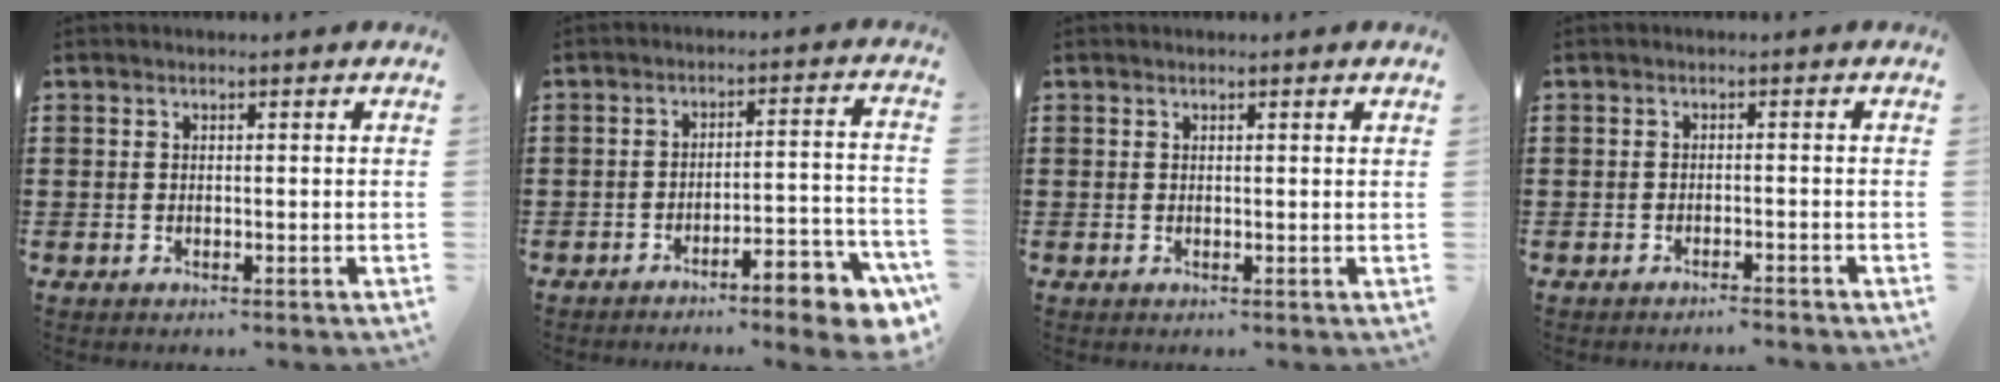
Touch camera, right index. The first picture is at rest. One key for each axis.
{"total": 6.4, "fx": -5.4, "fy": 0.5, "fz": 3.4, "tx": -0.049, "ty": -0.002, "tz": -0.099}
{"total": 0.5, "fx": 0.2, "fy": -0.4, "fz": 0.3, "tx": -0.003, "ty": -0.002, "tz": 0.004}
{"total": 1.4, "fx": -1.3, "fy": -0.2, "fz": 0.3, "tx": -0.008, "ty": 0.000, "tz": -0.027}